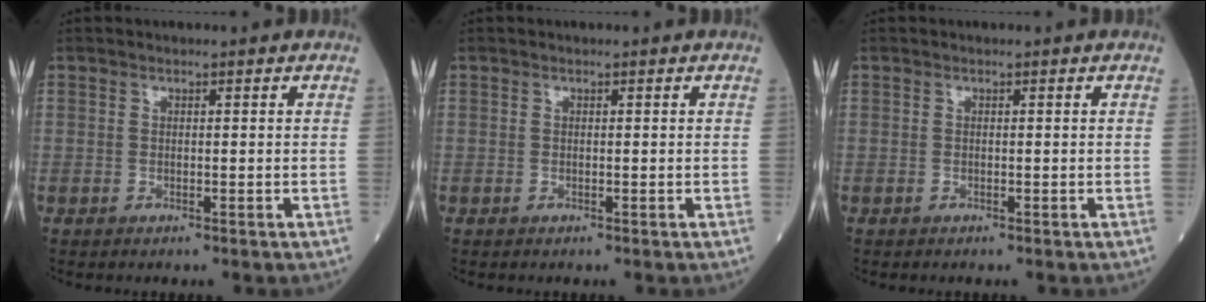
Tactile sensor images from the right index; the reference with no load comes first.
{"total": 0.0}
{"total": 0.0}